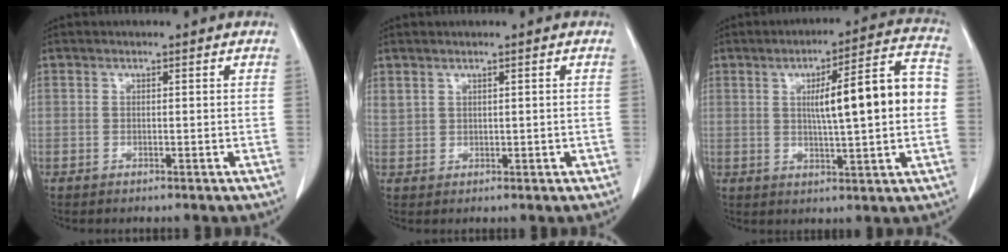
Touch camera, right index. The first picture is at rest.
{"total": 1.7, "force": [1.1, 1.1, 0.8], "torque": [-0.025, 0.012, 0.035]}
{"total": 13.3, "force": [0.9, 1.1, 13.2], "torque": [-0.189, 0.026, 0.013]}